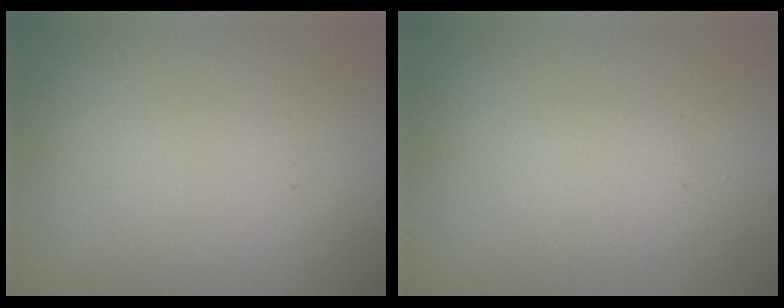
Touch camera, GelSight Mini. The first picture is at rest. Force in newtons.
{"total": 1.3, "press": 1.3, "slide": 0.0}